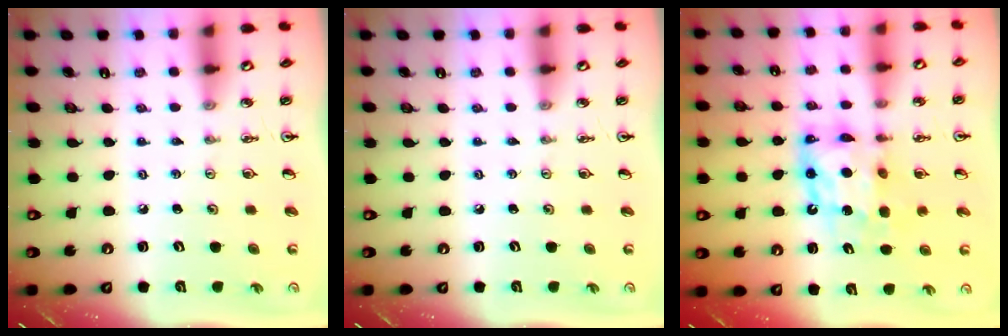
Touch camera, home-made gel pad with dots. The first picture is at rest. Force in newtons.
{"total": 0.0}
{"total": 9.8, "press": 9.8, "slide": 0.9}